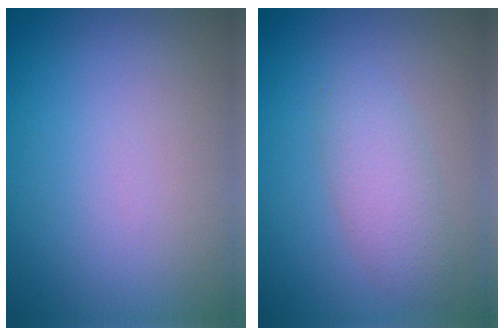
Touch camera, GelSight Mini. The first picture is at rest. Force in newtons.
{"total": 2.7, "press": 2.7, "slide": 0.1}